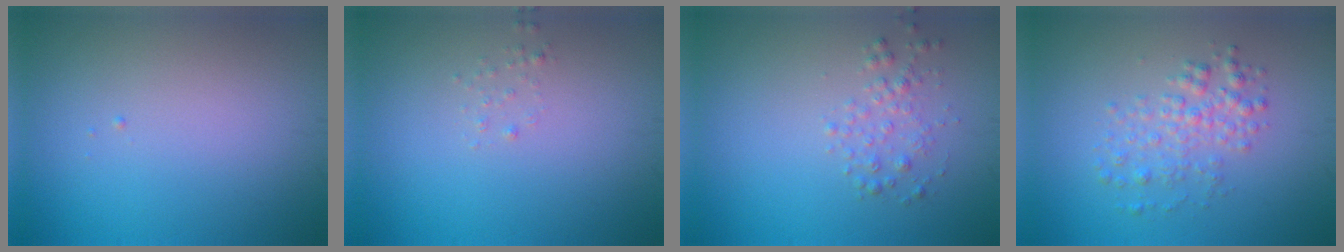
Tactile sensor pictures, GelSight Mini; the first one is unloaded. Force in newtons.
{"total": 0.6, "press": 0.6, "slide": 0.1}
{"total": 1.6, "press": 1.6, "slide": 0.0}
{"total": 2.7, "press": 2.7, "slide": 0.0}